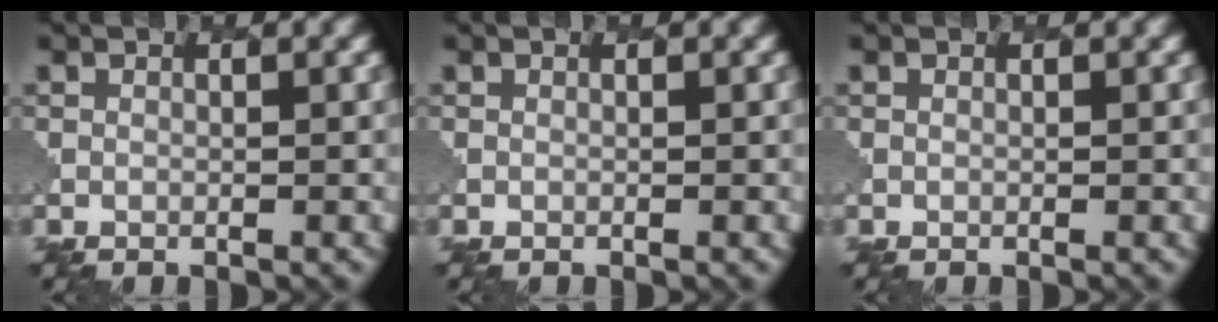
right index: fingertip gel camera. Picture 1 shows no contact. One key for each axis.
{"total": 0.0}
{"total": 0.0}